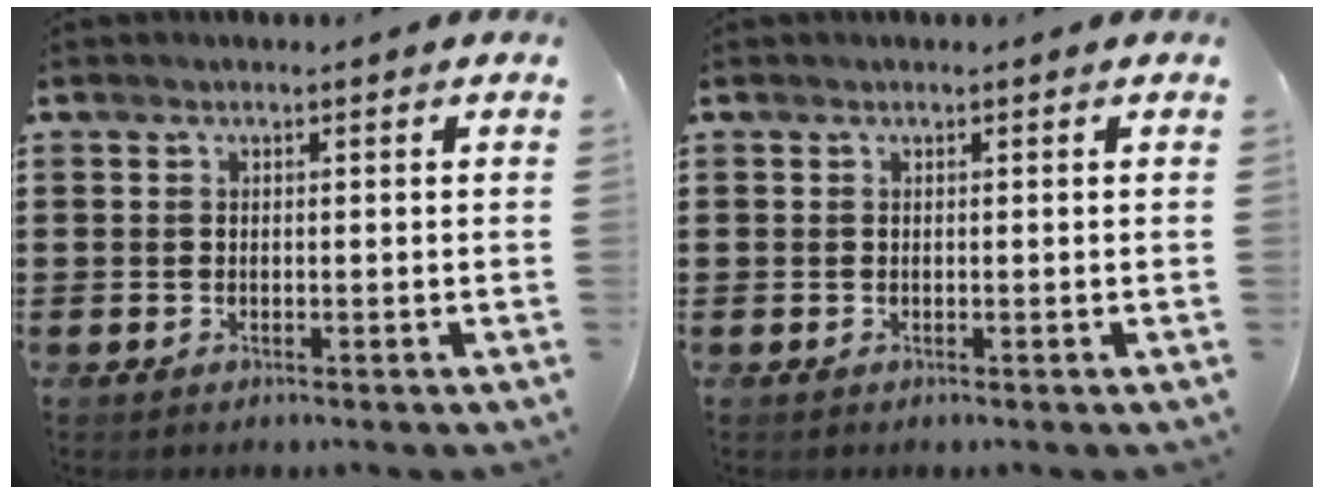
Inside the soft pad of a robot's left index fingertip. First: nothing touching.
{"total": 0.0}